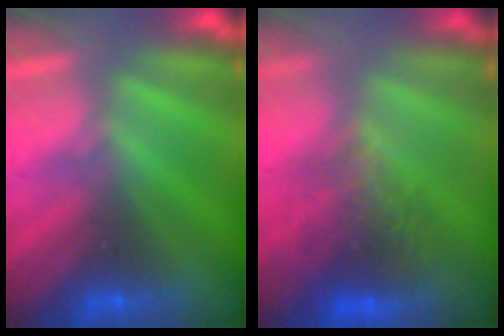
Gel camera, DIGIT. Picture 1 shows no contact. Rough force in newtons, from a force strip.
{"total": 7.3}